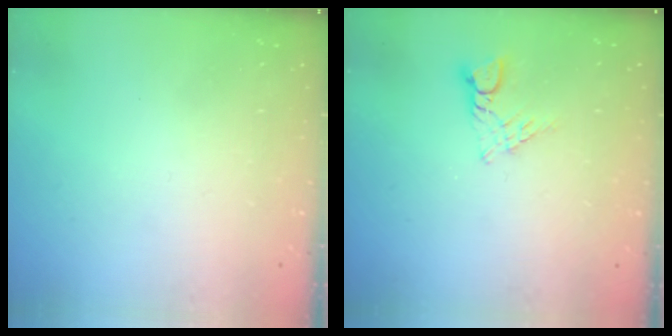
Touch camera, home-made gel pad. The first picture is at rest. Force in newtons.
{"total": 3.8, "press": 3.7, "slide": 0.4}